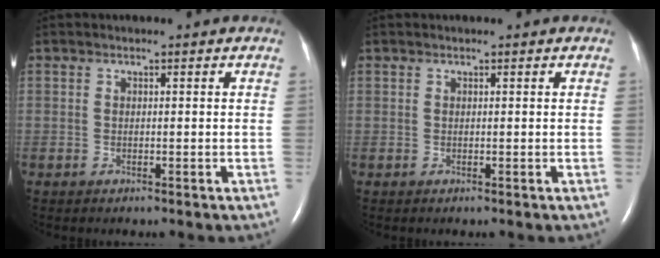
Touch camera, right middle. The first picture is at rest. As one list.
[{"total": 0.0}]